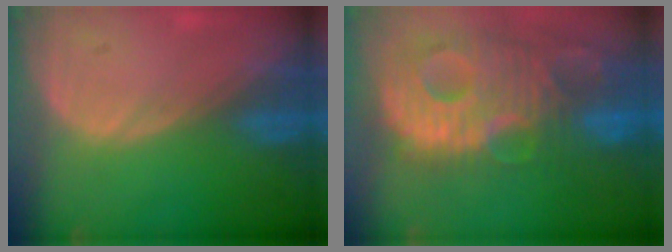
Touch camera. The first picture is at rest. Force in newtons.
{"total": 13.8, "press": 11.9, "slide": 7.1}